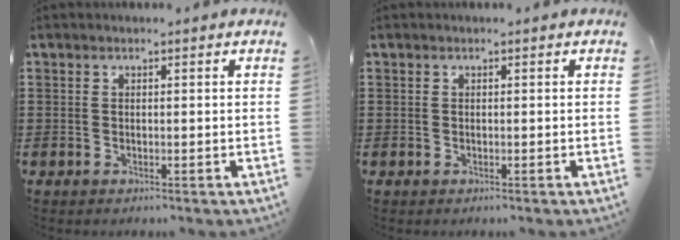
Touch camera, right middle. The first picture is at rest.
{"total": 0.0}